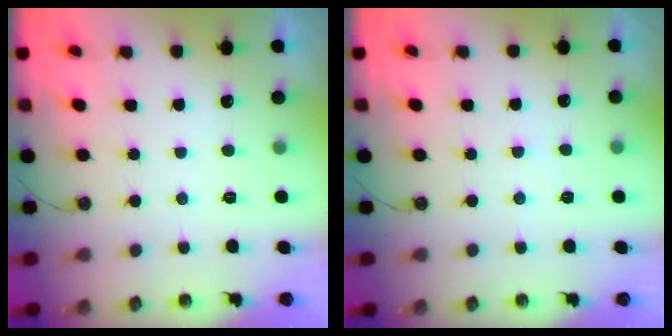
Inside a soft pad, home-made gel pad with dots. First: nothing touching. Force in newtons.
{"total": 4.0, "press": 3.9, "slide": 0.6}